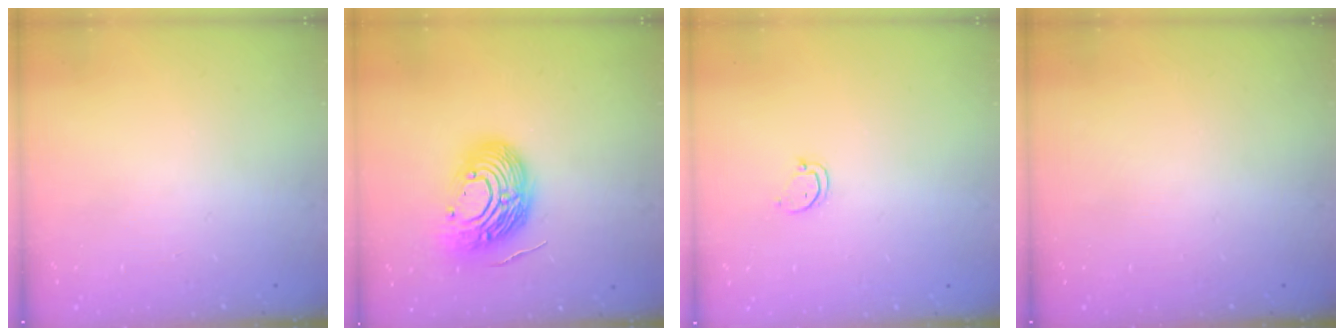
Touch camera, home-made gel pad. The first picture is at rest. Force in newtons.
{"total": 15.3, "press": 15.1, "slide": 2.2}
{"total": 2.5, "press": 2.5, "slide": 0.3}
{"total": 0.0}